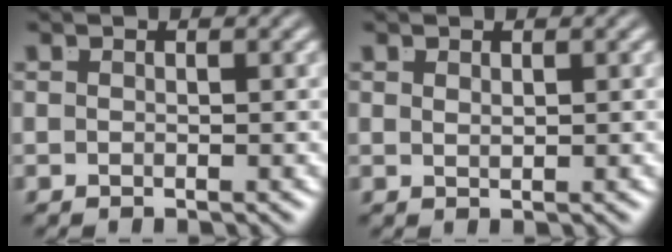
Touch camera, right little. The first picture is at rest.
{"total": 1.1, "force": [0.4, -1.0, 0.2], "torque": [0.001, -0.008, 0.018]}